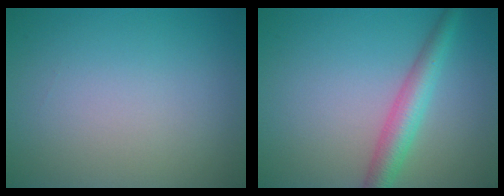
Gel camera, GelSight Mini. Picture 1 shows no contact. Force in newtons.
{"total": 3.7, "press": 3.7, "slide": 0.1}